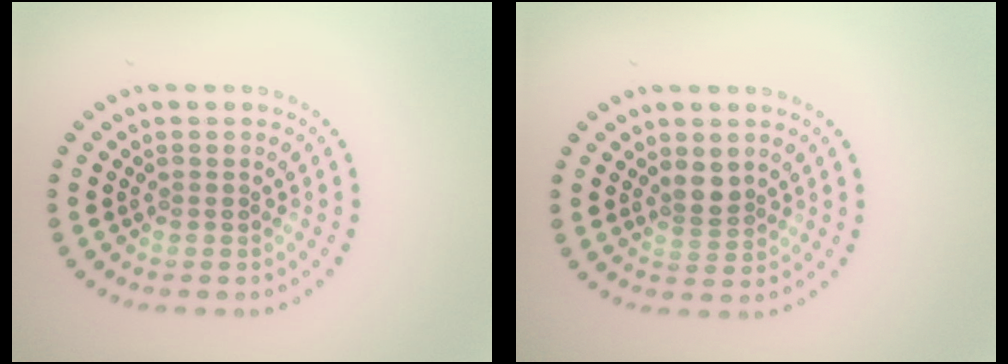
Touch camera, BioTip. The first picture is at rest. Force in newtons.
{"total": 1.9, "press": 1.6, "slide": 1.0}